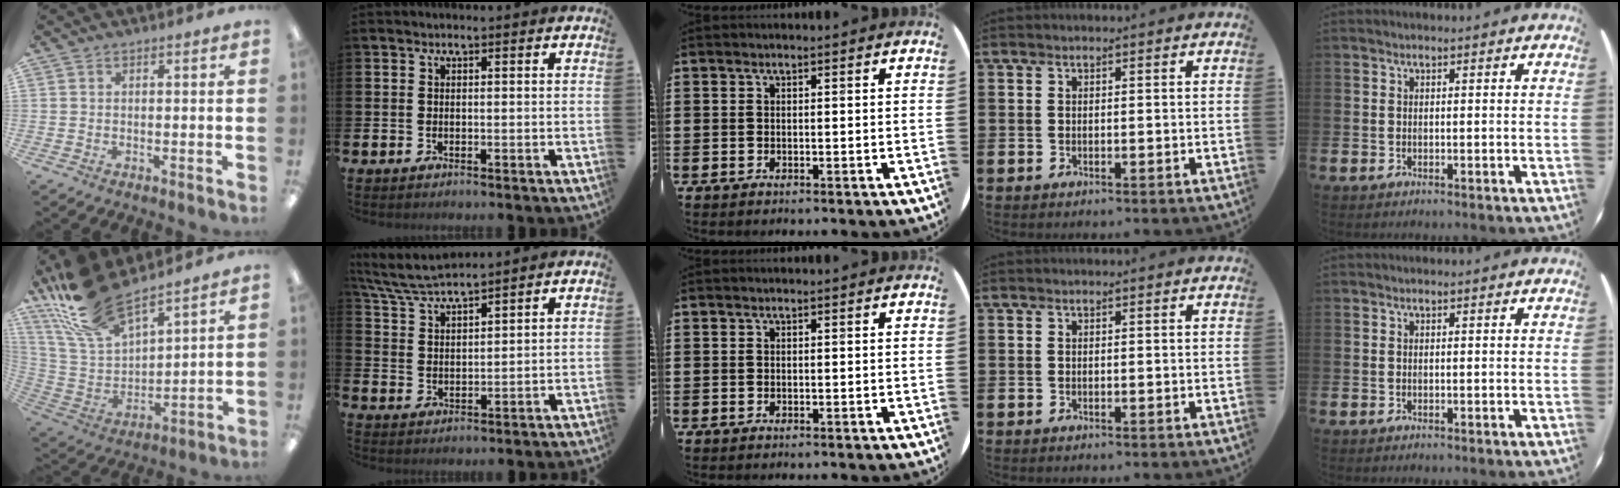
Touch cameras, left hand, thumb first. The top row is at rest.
{"thumb": {"total": 19.6, "force": [15.6, 7.2, 9.4], "torque": [-0.221, -0.084, 0.289]}, "index": {"total": 6.1, "force": [5.8, 0.5, 1.8], "torque": [-0.062, -0.023, 0.106]}}